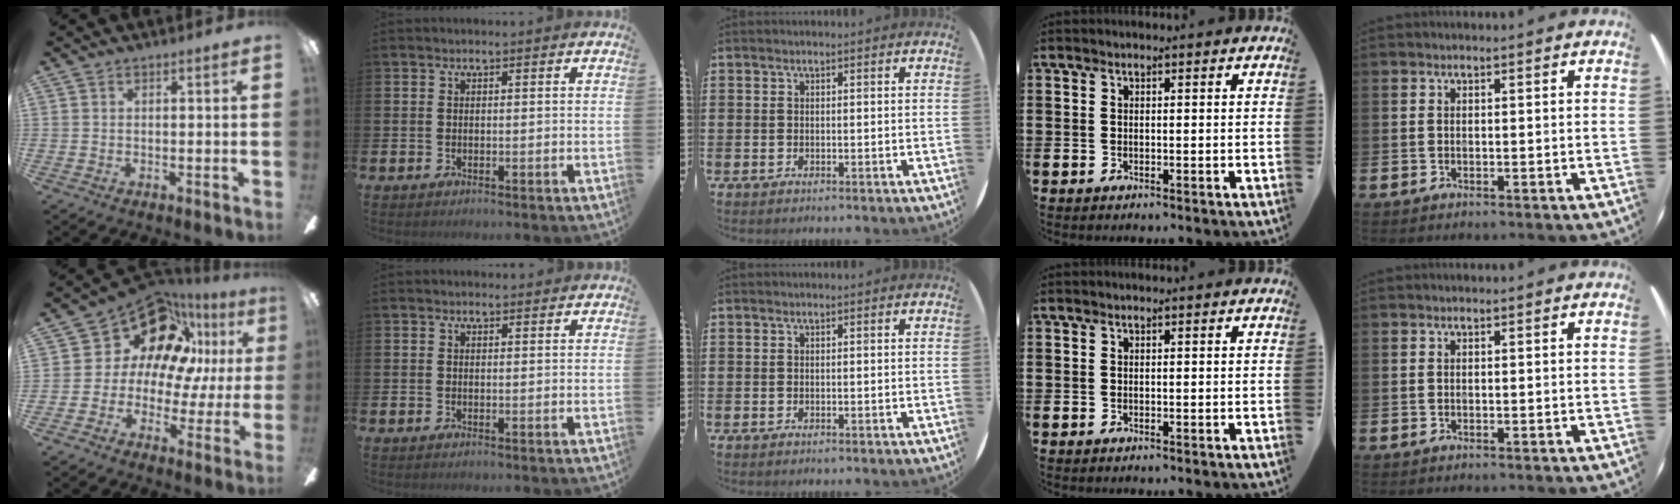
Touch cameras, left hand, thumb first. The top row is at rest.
{"thumb": {"total": 18.2, "force": [9.7, 11.6, 10.0], "torque": [-0.173, -0.065, 0.177]}, "index": {"total": 0.8, "force": [0.7, 0.3, 0.1], "torque": [0.010, -0.002, 0.010]}}